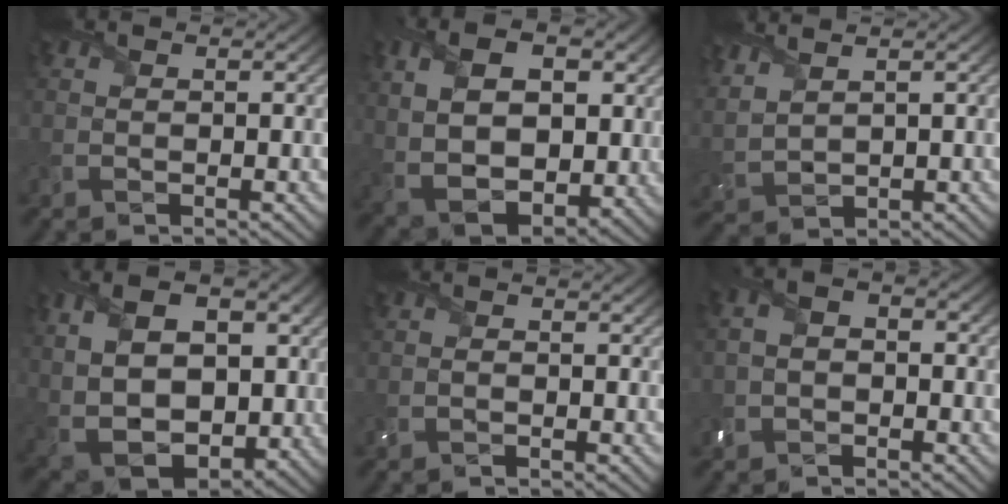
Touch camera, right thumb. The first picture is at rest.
{"total": 12.9, "force": [2.0, 8.2, 9.8], "torque": [-0.191, -0.003, 0.035]}
{"total": 4.7, "force": [3.5, 1.6, 2.8], "torque": [-0.093, 0.010, 0.079]}
{"total": 14.2, "force": [1.9, 9.1, 10.8], "torque": [-0.206, 0.000, 0.032]}
{"total": 1.2, "force": [-0.9, 0.5, 0.6], "torque": [-0.008, -0.001, -0.016]}
{"total": 3.9, "force": [-1.0, 2.7, 2.6], "torque": [-0.058, 0.006, -0.014]}